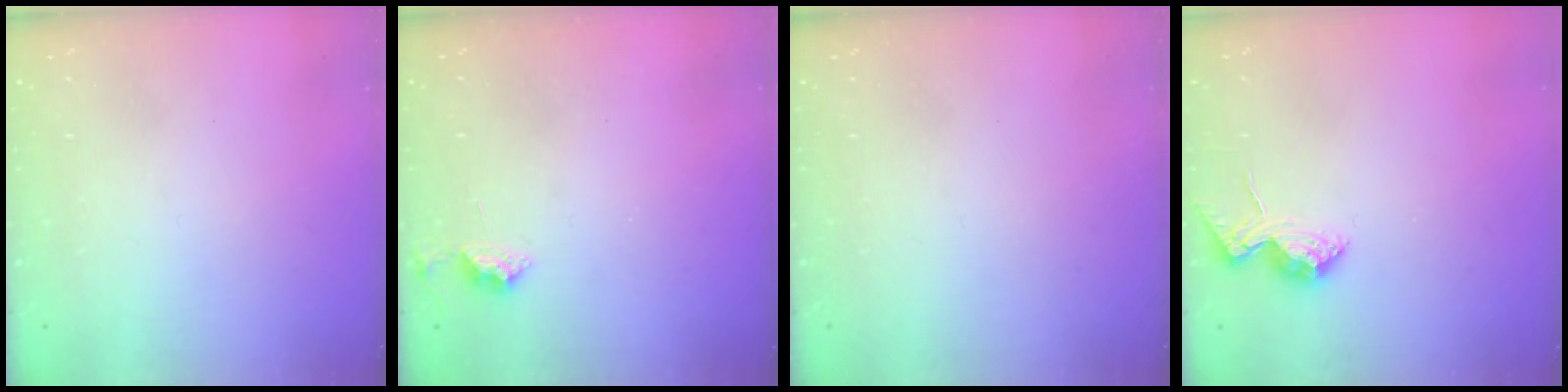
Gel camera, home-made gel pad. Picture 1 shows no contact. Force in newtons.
{"total": 7.5, "press": 7.5, "slide": 0.5}
{"total": 0.0}
{"total": 12.0, "press": 12.0, "slide": 0.8}